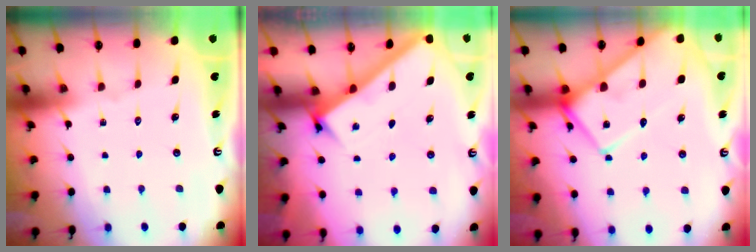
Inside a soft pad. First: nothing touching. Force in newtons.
{"total": 3.2, "press": 3.2, "slide": 0.2}
{"total": 12.7, "press": 12.6, "slide": 1.6}